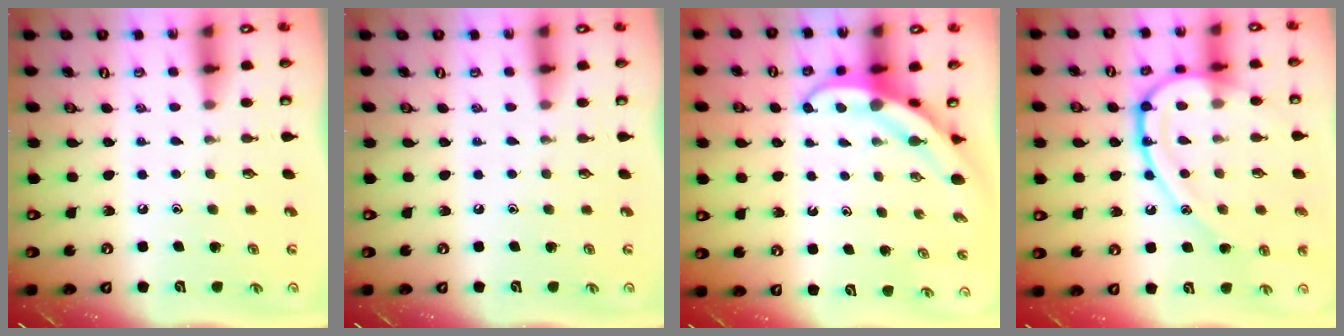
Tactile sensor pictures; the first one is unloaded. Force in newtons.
{"total": 0.0}
{"total": 5.8, "press": 5.8, "slide": 0.5}
{"total": 18.1, "press": 18.0, "slide": 1.7}